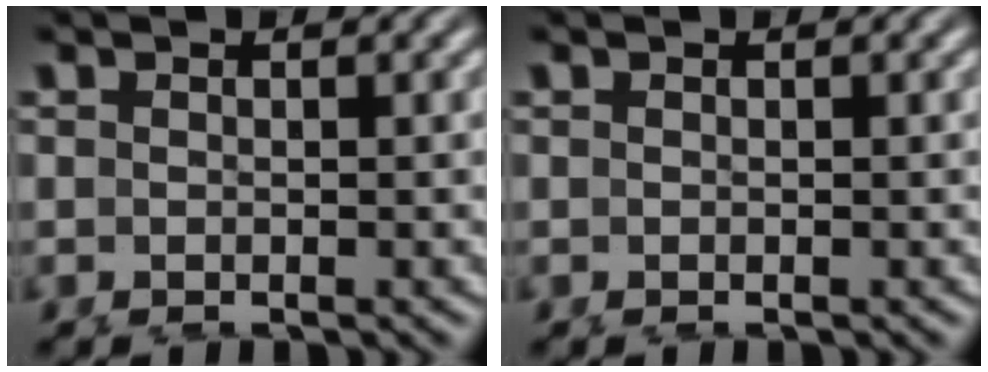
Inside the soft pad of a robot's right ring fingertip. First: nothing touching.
{"total": 0.0}